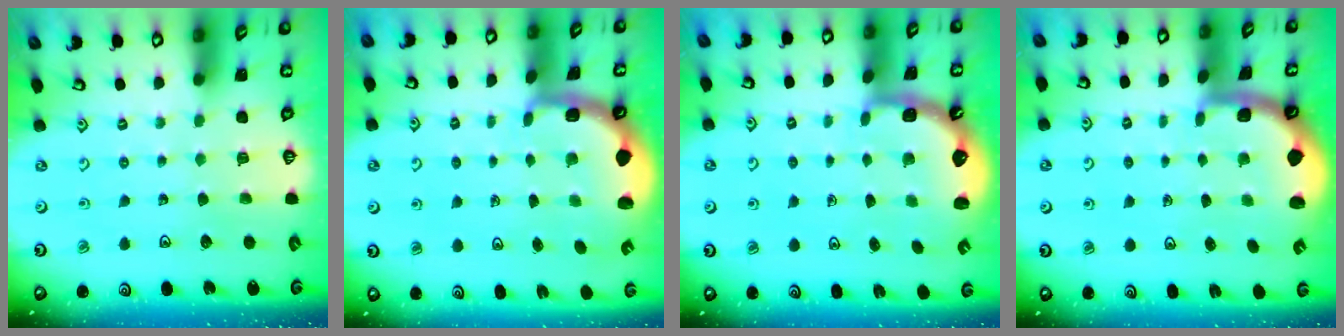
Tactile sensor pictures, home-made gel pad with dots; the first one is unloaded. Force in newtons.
{"total": 2.1, "press": 1.9, "slide": 0.8}
{"total": 2.3, "press": 2.0, "slide": 1.2}
{"total": 1.5, "press": 1.5, "slide": 0.3}